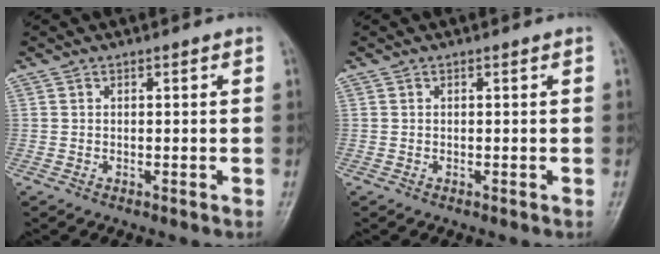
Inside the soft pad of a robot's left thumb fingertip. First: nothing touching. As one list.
[{"total": 0.0}]